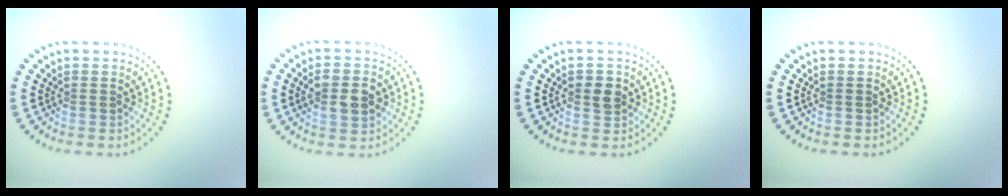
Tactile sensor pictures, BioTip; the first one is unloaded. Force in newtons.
{"total": 3.7, "press": 3.7, "slide": 0.2}
{"total": 1.6, "press": 1.6, "slide": 0.4}
{"total": 0.0}